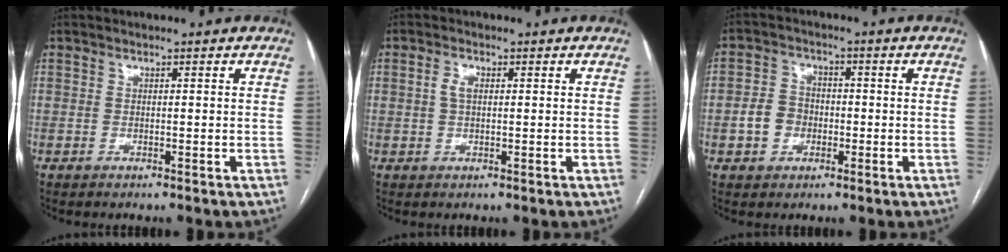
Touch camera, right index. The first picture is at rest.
{"total": 2.2, "force": [0.4, 1.1, 1.8], "torque": [-0.040, 0.007, 0.008]}
{"total": 4.9, "force": [-1.3, 4.2, 2.3], "torque": [-0.053, 0.019, -0.020]}